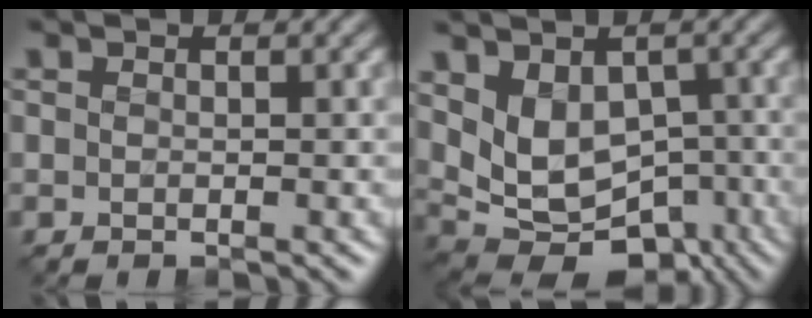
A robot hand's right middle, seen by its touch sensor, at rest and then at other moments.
{"total": 8.1, "force": [-0.2, 5.7, 5.8], "torque": [-0.101, -0.016, 0.008]}